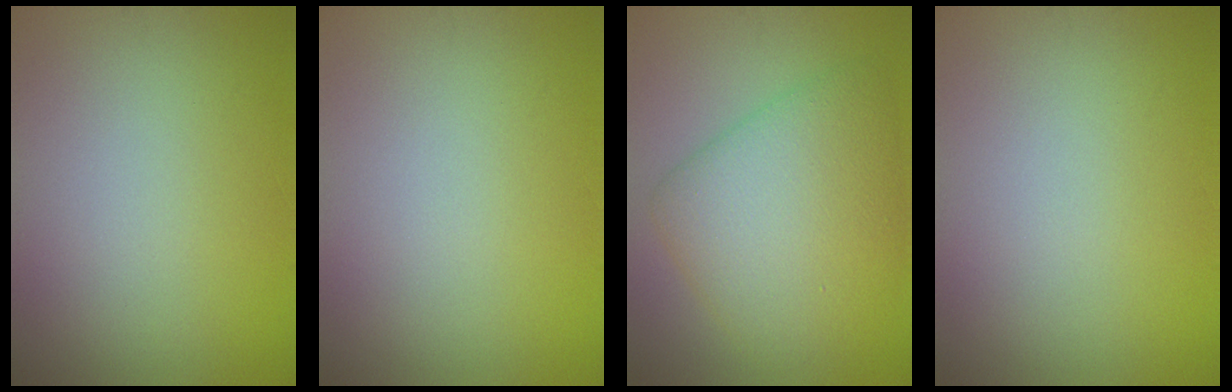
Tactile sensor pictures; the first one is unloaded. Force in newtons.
{"total": 0.0}
{"total": 7.4, "press": 7.4, "slide": 0.1}
{"total": 0.0}